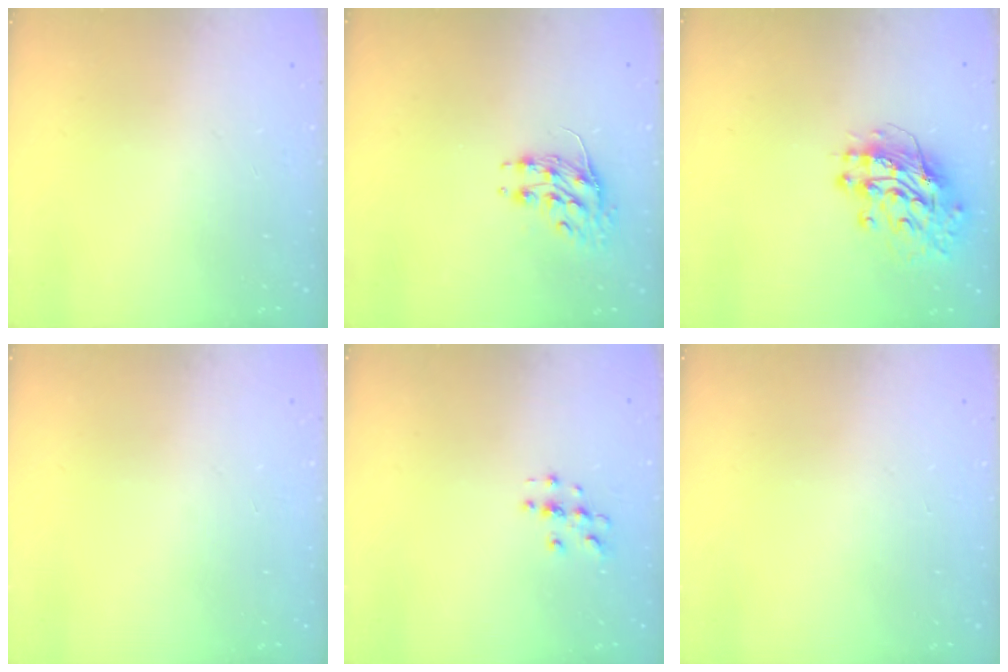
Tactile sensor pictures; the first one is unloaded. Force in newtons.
{"total": 8.4, "press": 8.3, "slide": 1.0}
{"total": 12.8, "press": 12.7, "slide": 1.1}
{"total": 0.0}
{"total": 2.8, "press": 2.8, "slide": 0.2}
{"total": 0.0}